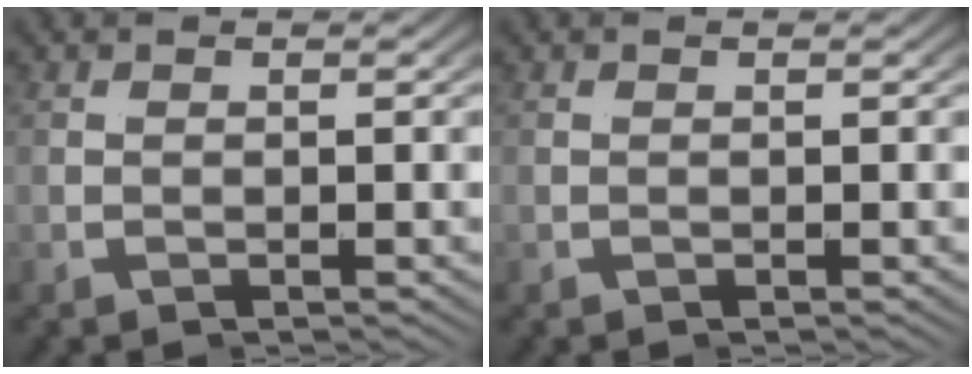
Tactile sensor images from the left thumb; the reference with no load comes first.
{"total": 0.0}